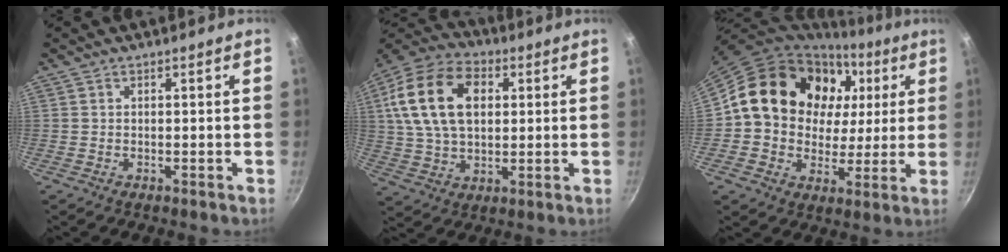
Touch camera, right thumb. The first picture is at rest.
{"total": 19.0, "force": [4.2, 12.5, 13.6], "torque": [-0.240, 0.014, 0.067]}
{"total": 22.1, "force": [6.1, 17.7, 11.7], "torque": [-0.171, 0.019, 0.103]}